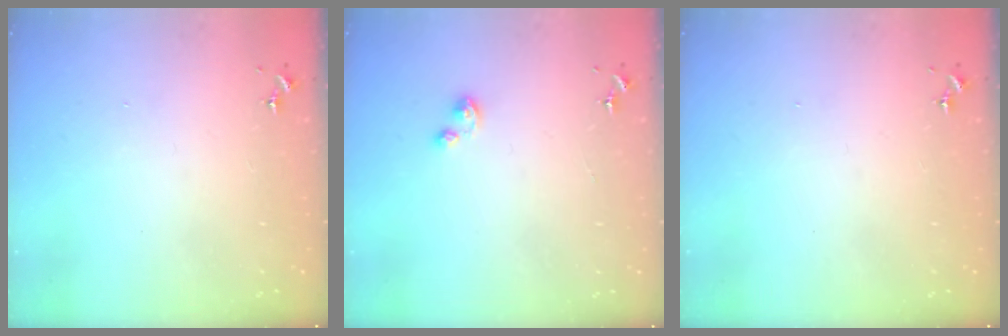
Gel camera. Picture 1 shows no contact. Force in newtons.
{"total": 2.9, "press": 2.9, "slide": 0.3}
{"total": 0.0}